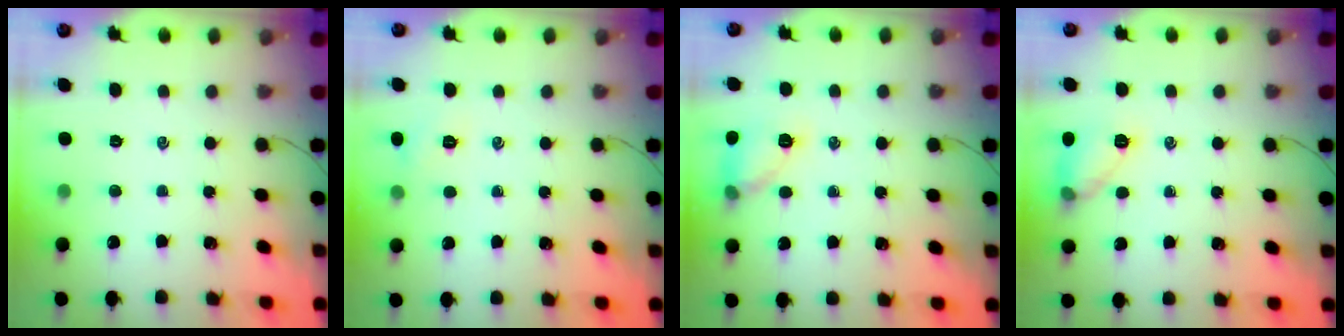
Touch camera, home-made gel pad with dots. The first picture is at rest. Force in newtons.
{"total": 5.7, "press": 5.5, "slide": 1.6}
{"total": 10.5, "press": 10.5, "slide": 0.6}
{"total": 9.7, "press": 9.6, "slide": 1.4}